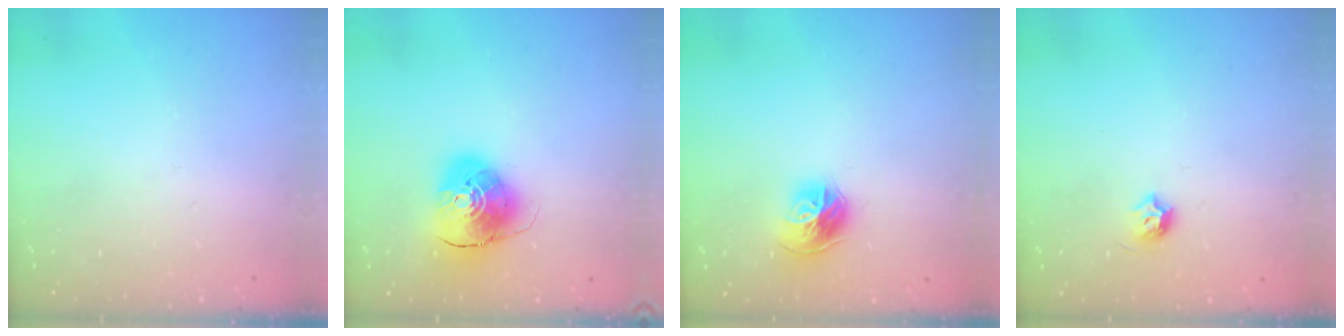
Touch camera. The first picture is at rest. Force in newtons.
{"total": 9.8, "press": 9.7, "slide": 1.4}
{"total": 10.6, "press": 10.5, "slide": 1.2}
{"total": 5.5, "press": 5.4, "slide": 0.9}